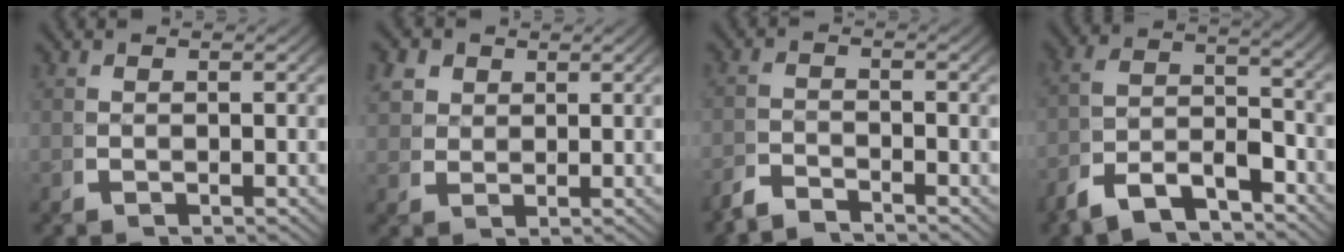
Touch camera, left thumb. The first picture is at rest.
{"total": 3.5, "force": [2.0, 2.5, 1.3], "torque": [-0.028, -0.004, 0.042]}
{"total": 2.3, "force": [-2.3, 0.2, 0.3], "torque": [0.001, -0.004, -0.052]}
{"total": 6.9, "force": [-3.0, 4.0, 4.9], "torque": [-0.093, -0.017, -0.050]}